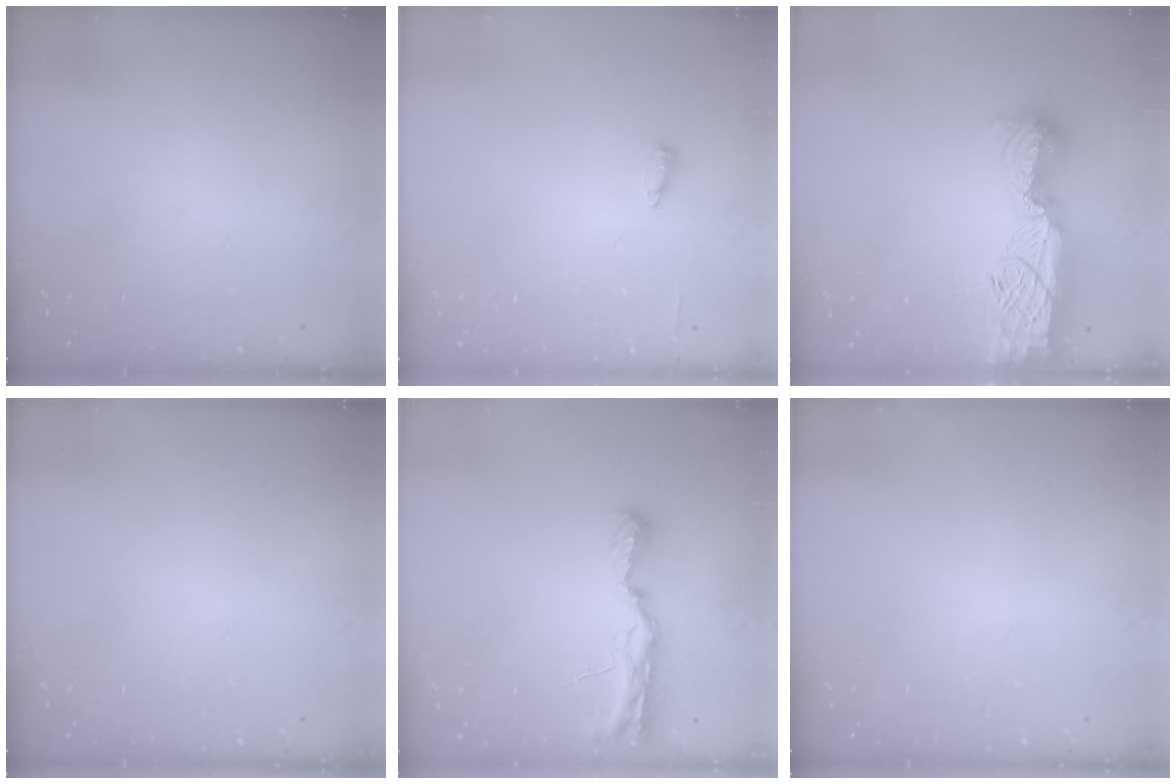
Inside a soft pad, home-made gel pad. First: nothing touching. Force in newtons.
{"total": 4.5, "press": 4.4, "slide": 1.0}
{"total": 17.4, "press": 16.6, "slide": 5.5}
{"total": 0.0}
{"total": 8.8, "press": 8.8, "slide": 1.0}
{"total": 0.0}